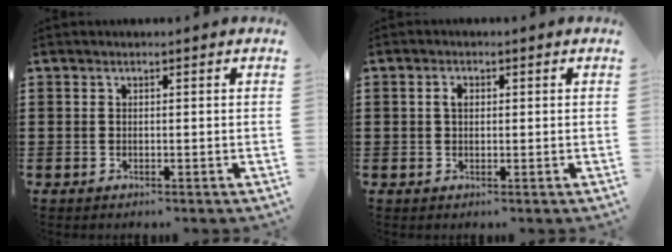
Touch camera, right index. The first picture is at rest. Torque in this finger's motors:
{"motor_torque": [0.24, -0.18, 0.06, 0.06]}